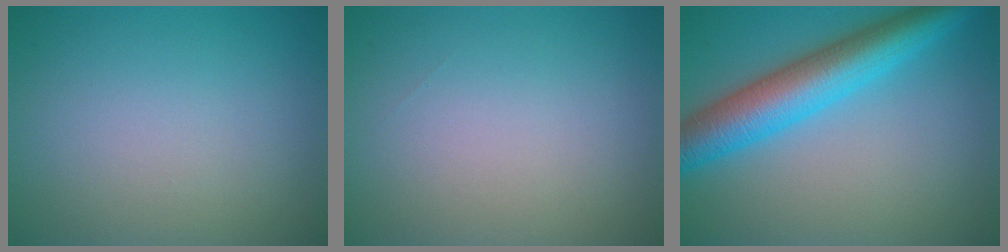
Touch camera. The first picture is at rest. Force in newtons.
{"total": 0.0}
{"total": 7.7, "press": 7.7, "slide": 0.2}